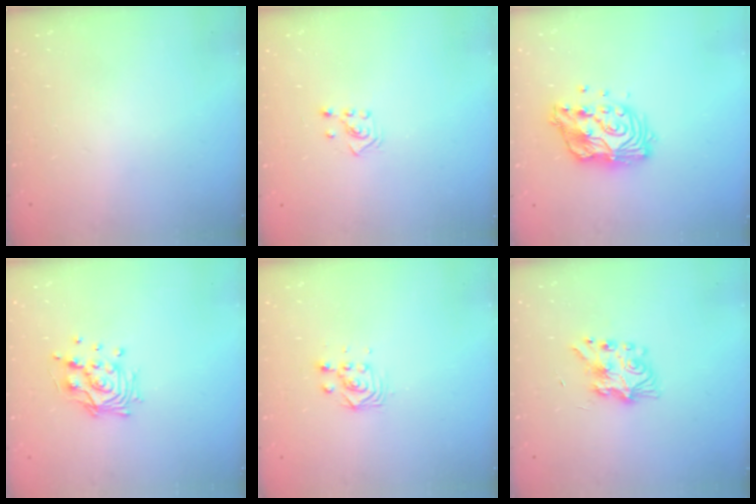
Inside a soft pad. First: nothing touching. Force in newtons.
{"total": 2.3, "press": 2.2, "slide": 0.7}
{"total": 13.0, "press": 13.0, "slide": 1.1}
{"total": 11.7, "press": 11.7, "slide": 0.9}
{"total": 3.0, "press": 3.0, "slide": 0.0}
{"total": 7.6, "press": 7.6, "slide": 0.6}